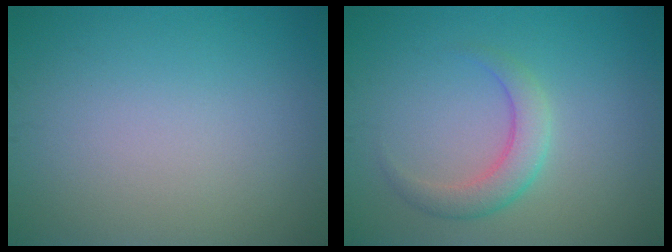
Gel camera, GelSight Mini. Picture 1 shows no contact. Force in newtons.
{"total": 2.8, "press": 2.8, "slide": 0.1}